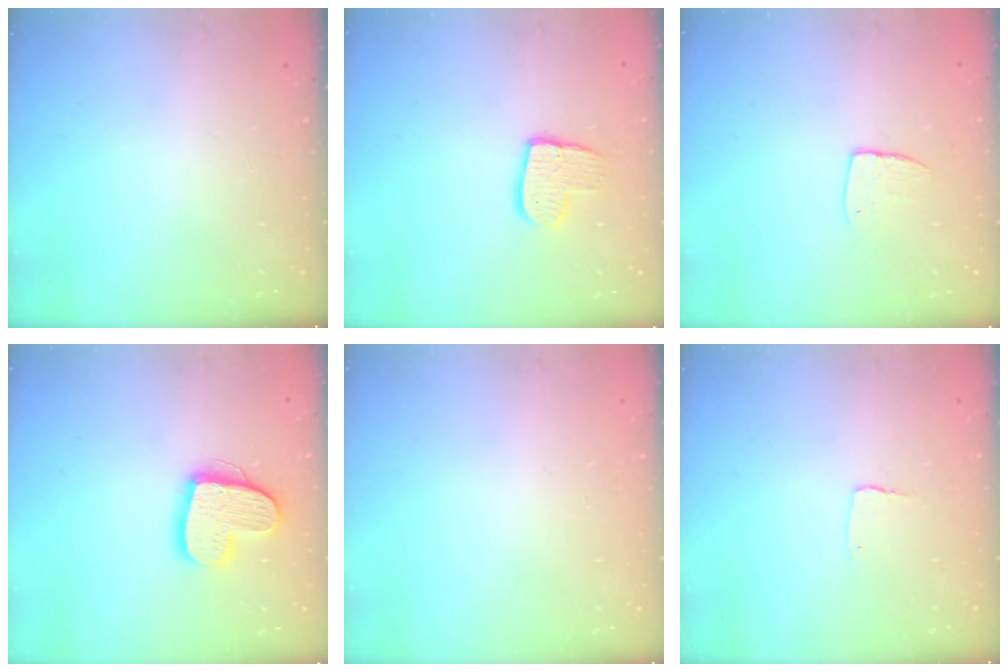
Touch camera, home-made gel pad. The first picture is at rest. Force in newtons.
{"total": 9.8, "press": 9.8, "slide": 0.7}
{"total": 6.1, "press": 6.1, "slide": 0.4}
{"total": 15.0, "press": 15.0, "slide": 1.1}
{"total": 0.0}
{"total": 2.7, "press": 2.7, "slide": 0.2}